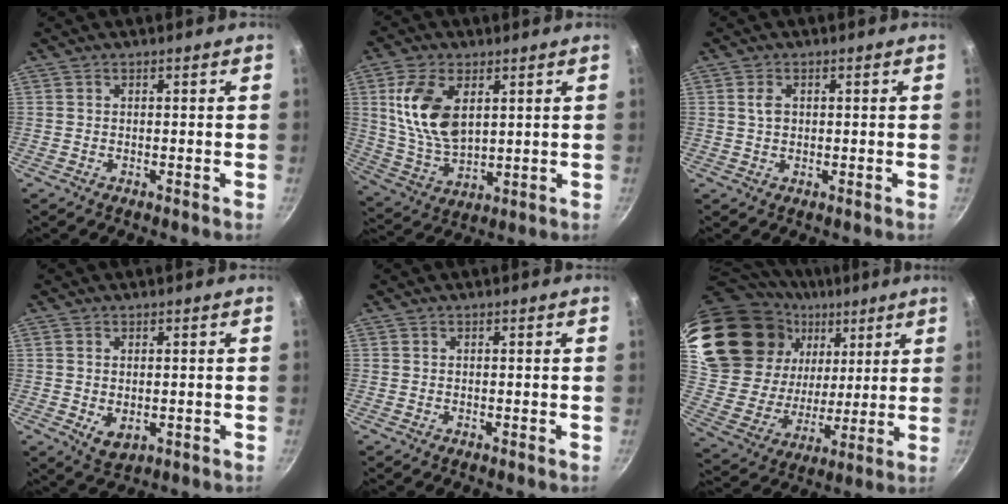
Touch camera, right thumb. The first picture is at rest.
{"total": 13.6, "force": [3.9, 7.8, 10.4], "torque": [-0.188, -0.022, 0.086]}
{"total": 2.4, "force": [0.5, 1.7, 1.6], "torque": [-0.026, 0.002, 0.010]}
{"total": 4.0, "force": [-0.2, 2.6, 3.0], "torque": [-0.047, -0.013, 0.003]}
{"total": 0.0}
{"total": 29.3, "force": [14.2, 19.1, 17.1], "torque": [-0.312, -0.022, 0.270]}